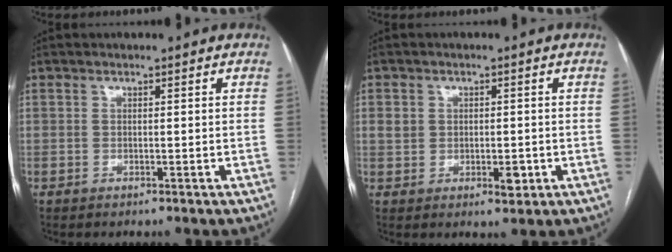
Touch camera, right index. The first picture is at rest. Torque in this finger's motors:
{"motor_torque": [0.01, -0.04, 0.02, 0.04]}